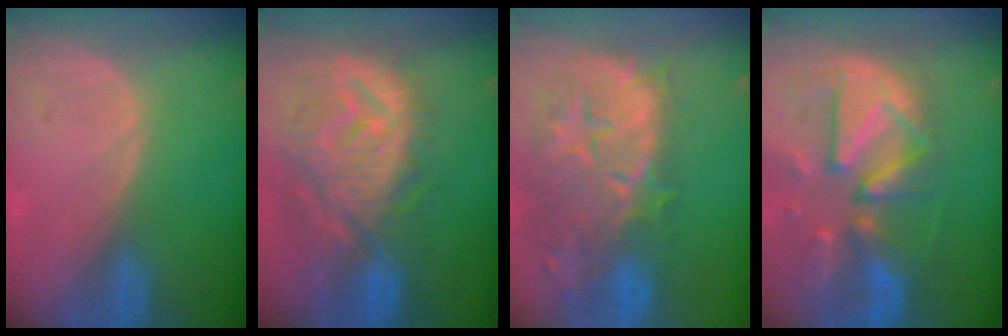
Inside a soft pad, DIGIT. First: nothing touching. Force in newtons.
{"total": 12.4, "press": 11.0, "slide": 5.7}
{"total": 14.0, "press": 11.9, "slide": 7.4}
{"total": 12.6, "press": 11.0, "slide": 6.2}